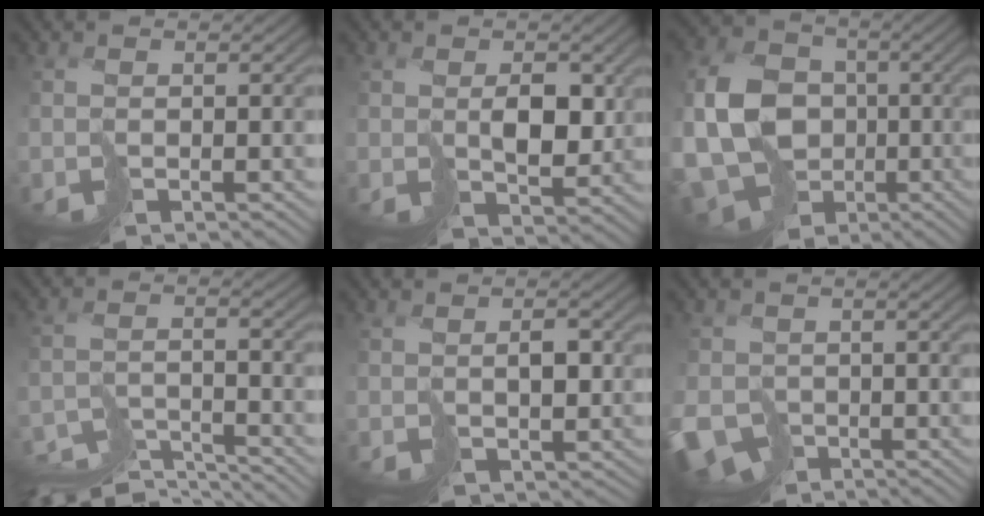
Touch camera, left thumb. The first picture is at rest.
{"total": 4.3, "force": [2.2, 2.5, 2.7], "torque": [-0.049, -0.004, 0.052]}
{"total": 13.3, "force": [-1.5, 10.6, 7.9], "torque": [-0.196, -0.016, -0.022]}
{"total": 9.5, "force": [-9.1, 0.9, 2.3], "torque": [-0.040, -0.004, -0.135]}
{"total": 3.0, "force": [0.6, 2.1, 1.9], "torque": [-0.028, -0.001, 0.024]}
{"total": 6.3, "force": [-3.1, 4.5, 2.9], "torque": [-0.061, -0.029, -0.055]}